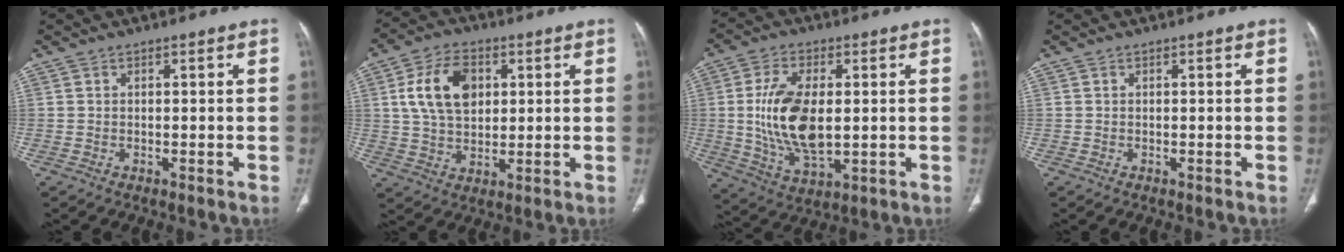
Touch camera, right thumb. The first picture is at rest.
{"total": 11.4, "force": [3.0, 8.1, 7.4], "torque": [-0.106, -0.002, 0.054]}
{"total": 14.5, "force": [0.6, 7.4, 12.4], "torque": [-0.239, -0.012, 0.019]}
{"total": 0.0}